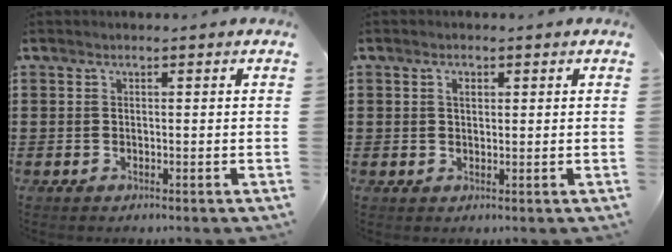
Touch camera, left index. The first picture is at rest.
{"total": 1.4, "force": [0.6, 1.0, 0.8], "torque": [-0.019, 0.007, 0.011]}